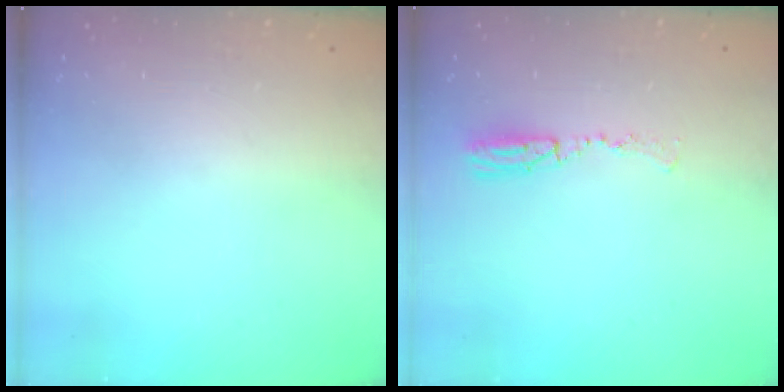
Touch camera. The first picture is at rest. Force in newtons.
{"total": 5.6, "press": 5.3, "slide": 1.9}